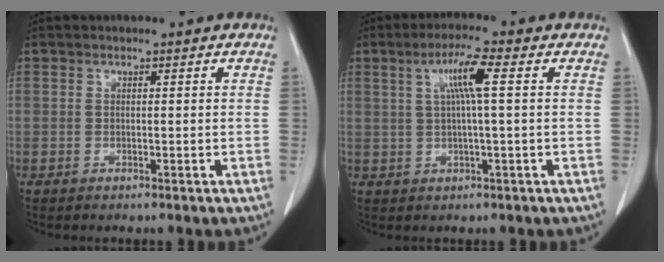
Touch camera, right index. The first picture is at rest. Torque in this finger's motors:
{"motor_torque": [0.78, 0.05, 0.37, 0.11]}